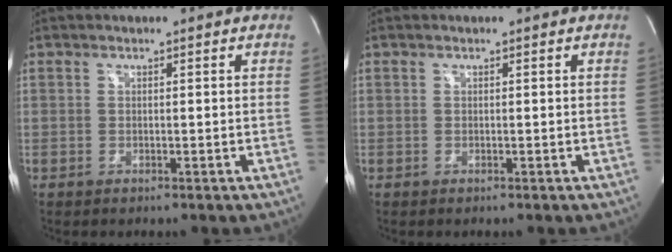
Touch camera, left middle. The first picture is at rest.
{"total": 0.0}